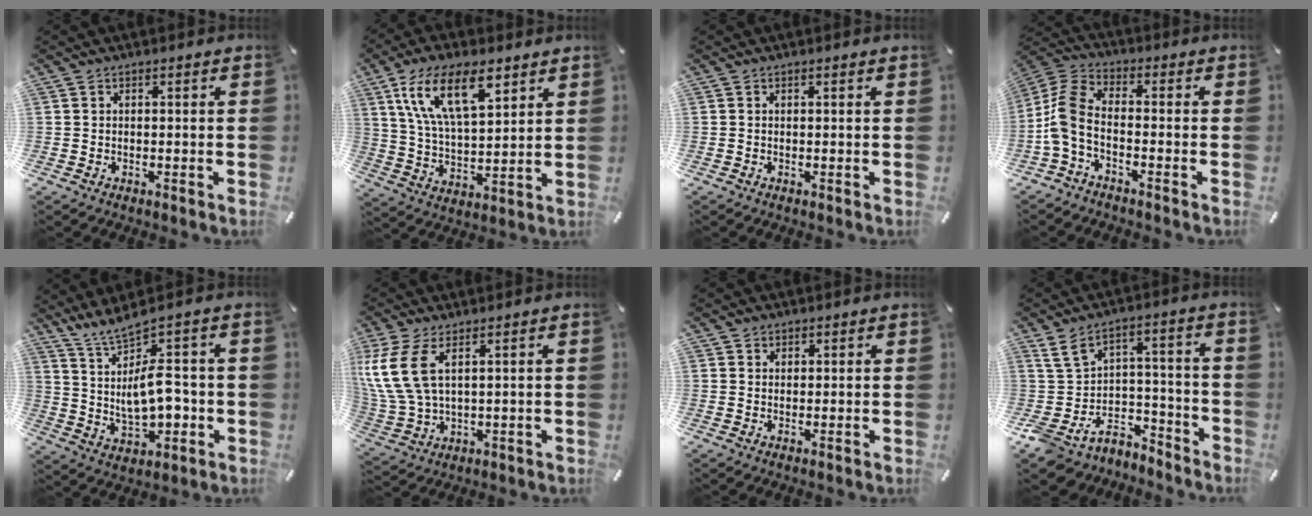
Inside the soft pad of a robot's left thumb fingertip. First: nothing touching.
{"total": 15.4, "force": [8.5, 7.0, 10.7], "torque": [-0.230, -0.015, 0.148]}
{"total": 0.0}
{"total": 7.3, "force": [-2.9, 4.2, 5.2], "torque": [-0.129, -0.005, -0.057]}
{"total": 11.8, "force": [3.0, 5.9, 9.8], "torque": [-0.194, -0.021, 0.053]}
{"total": 11.0, "force": [4.5, 5.8, 8.2], "torque": [-0.208, -0.017, 0.081]}
{"total": 1.4, "force": [0.9, 1.1, -0.2], "torque": [0.004, 0.003, 0.015]}
{"total": 7.9, "force": [-0.9, 6.9, 3.7], "torque": [-0.071, 0.003, -0.016]}